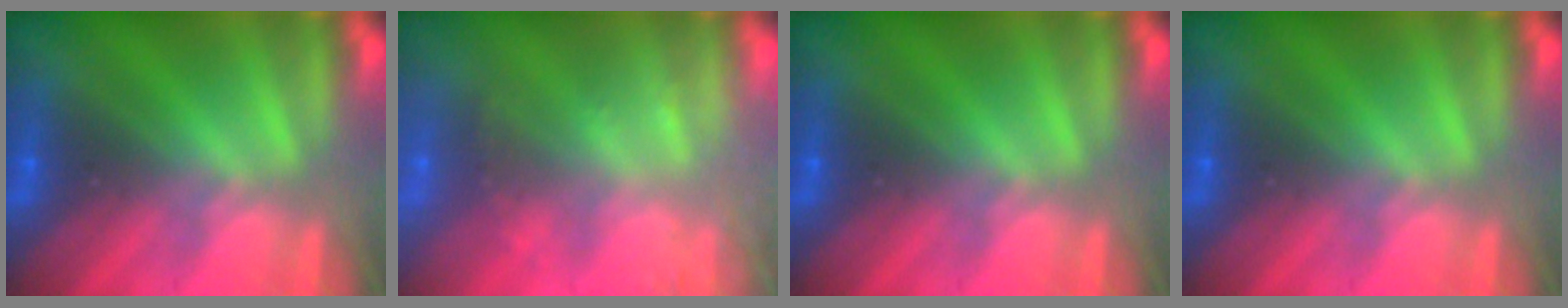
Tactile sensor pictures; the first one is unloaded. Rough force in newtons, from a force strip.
{"total": 7.4}
{"total": 0.0}
{"total": 0.0}